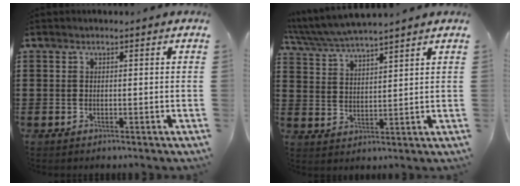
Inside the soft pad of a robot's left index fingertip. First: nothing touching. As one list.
[{"total": 4.8, "force": [4.6, 0.0, 1.4], "torque": [-0.045, -0.021, 0.082]}]